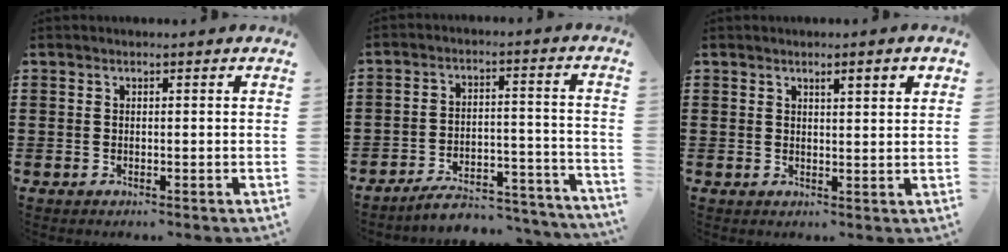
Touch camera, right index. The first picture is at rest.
{"total": 5.4, "force": [-5.1, 0.8, 1.8], "torque": [-0.027, 0.001, -0.097]}
{"total": 2.2, "force": [1.2, 0.3, 1.8], "torque": [-0.036, 0.001, 0.019]}